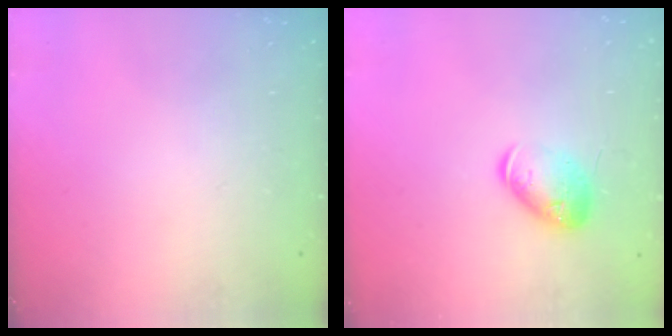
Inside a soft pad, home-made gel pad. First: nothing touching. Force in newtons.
{"total": 10.8, "press": 10.6, "slide": 1.8}